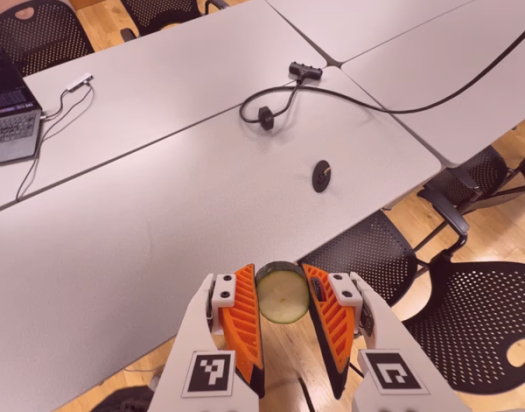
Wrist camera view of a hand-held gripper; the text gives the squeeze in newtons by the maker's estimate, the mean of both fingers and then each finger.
{"total": 8.1, "left": 8.1, "right": 8.1}